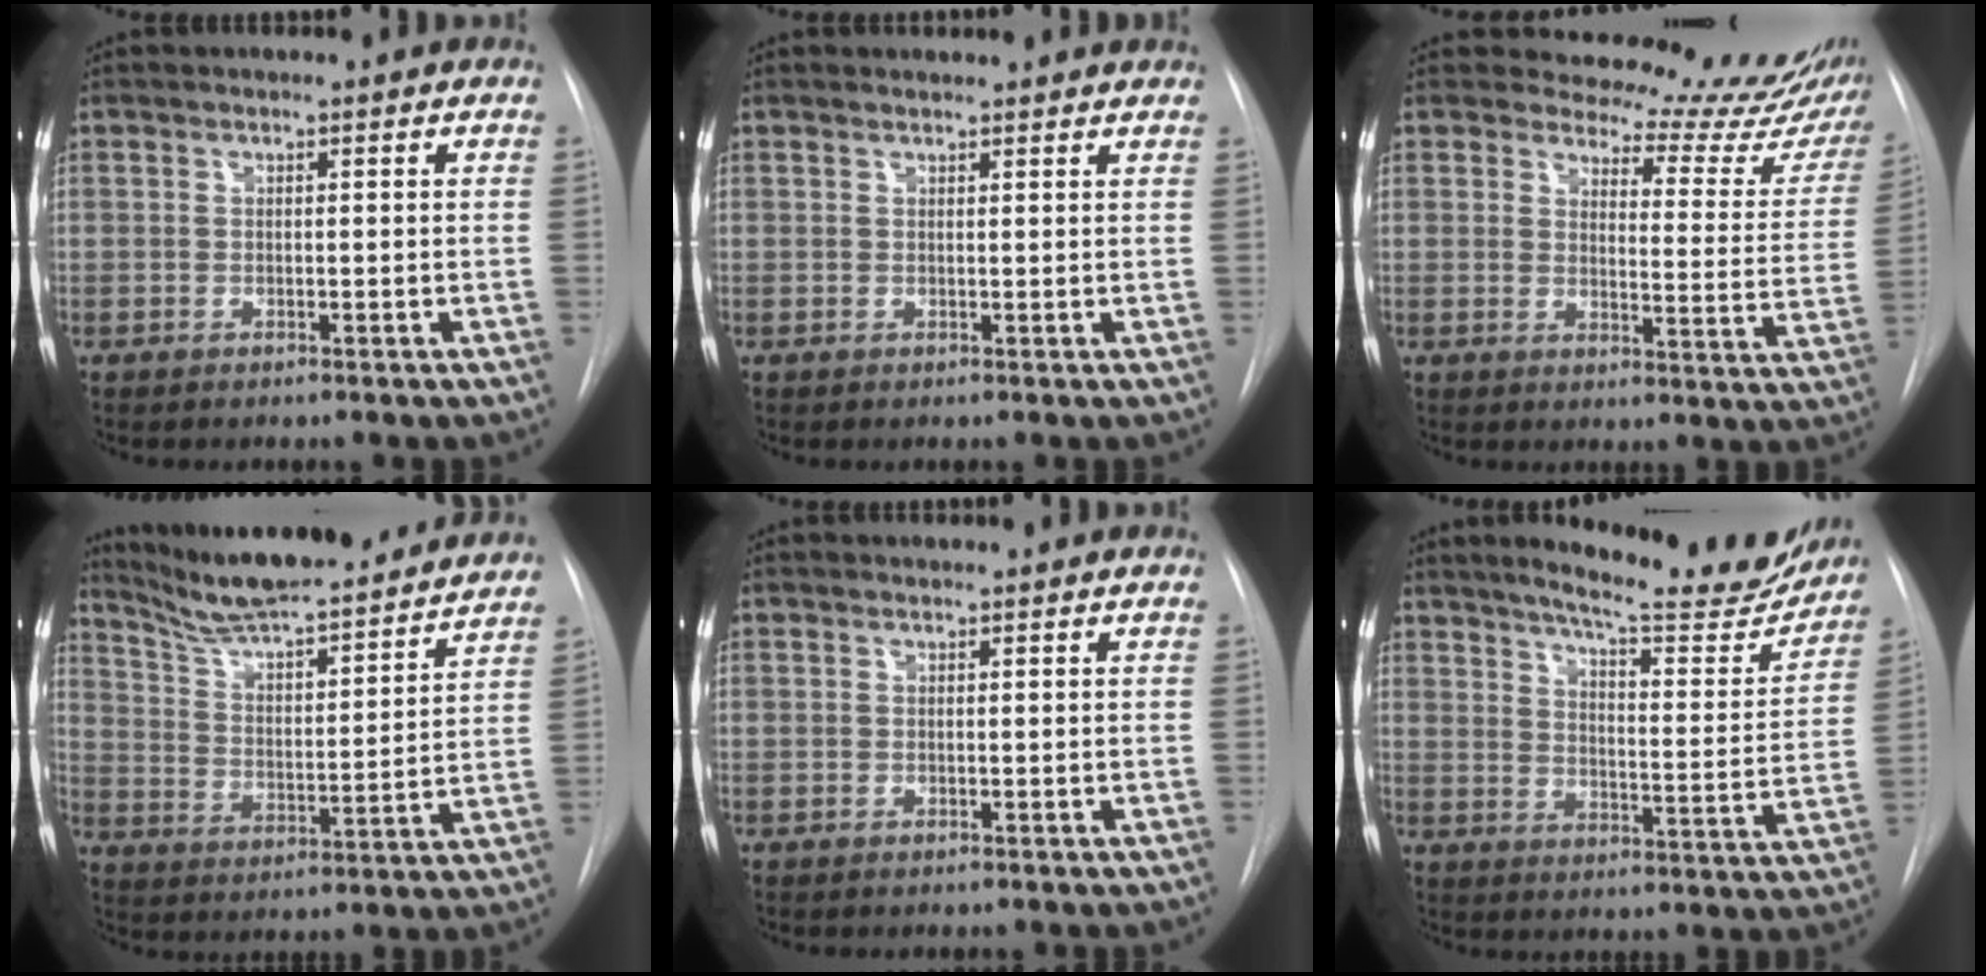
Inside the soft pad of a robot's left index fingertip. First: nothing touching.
{"total": 3.5, "force": [3.3, 0.6, 0.7], "torque": [-0.011, 0.011, 0.031]}
{"total": 18.7, "force": [17.8, 4.3, 3.9], "torque": [-0.016, -0.111, 0.177]}
{"total": 21.3, "force": [19.0, 2.2, 9.3], "torque": [-0.149, -0.008, 0.281]}
{"total": 0.5, "force": [-0.5, -0.2, -0.1], "torque": [0.003, -0.003, -0.005]}
{"total": 19.0, "force": [16.8, 2.9, 8.6], "torque": [-0.115, -0.053, 0.210]}